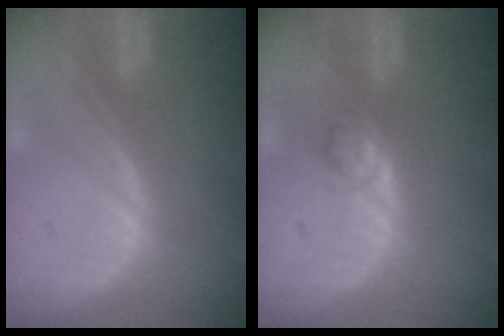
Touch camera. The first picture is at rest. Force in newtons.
{"total": 2.2, "press": 2.2, "slide": 0.2}